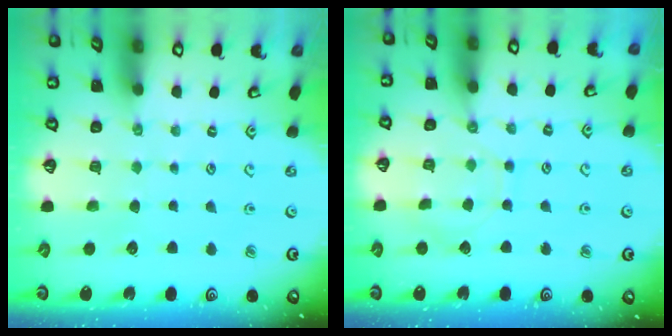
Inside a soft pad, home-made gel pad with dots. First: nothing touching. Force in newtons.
{"total": 7.9, "press": 7.8, "slide": 0.9}